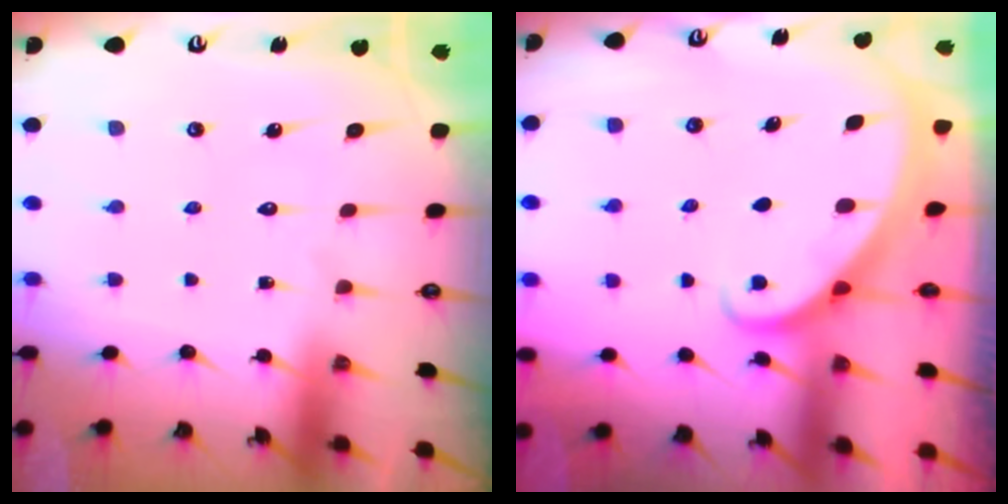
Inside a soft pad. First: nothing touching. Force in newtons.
{"total": 1.9, "press": 1.9, "slide": 0.0}